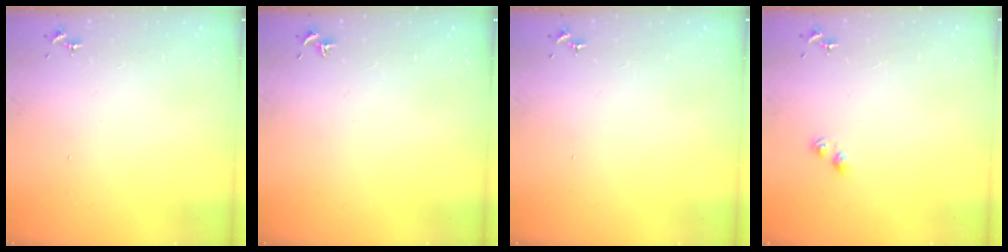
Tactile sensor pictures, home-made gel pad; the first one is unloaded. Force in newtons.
{"total": 0.0}
{"total": 0.0}
{"total": 2.9, "press": 2.8, "slide": 0.5}